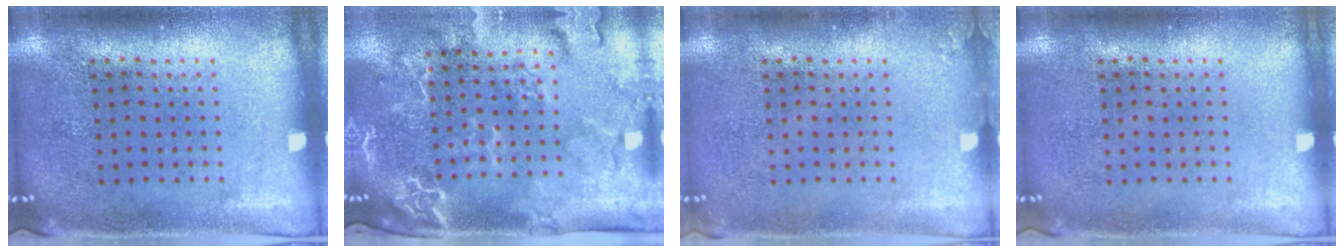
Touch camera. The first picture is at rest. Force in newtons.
{"total": 2.8, "press": 2.5, "slide": 1.4}
{"total": 0.6, "press": 0.6, "slide": 0.0}
{"total": 0.0}